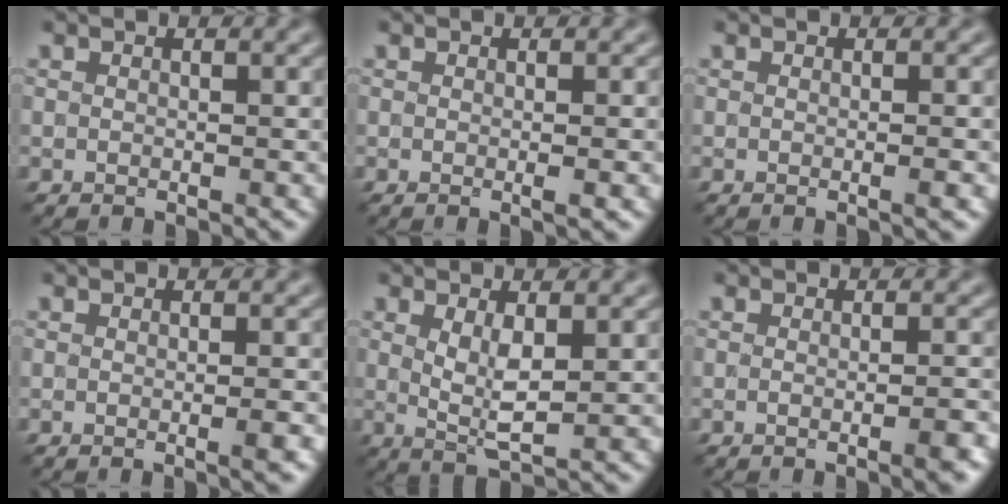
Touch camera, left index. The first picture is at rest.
{"total": 1.6, "force": [0.0, 0.4, 1.6], "torque": [-0.019, -0.003, -0.003]}
{"total": 2.0, "force": [0.0, 0.8, 1.9], "torque": [-0.015, -0.004, -0.008]}
{"total": 2.5, "force": [-0.2, 0.9, 2.3], "torque": [-0.017, -0.001, -0.009]}
{"total": 3.1, "force": [0.7, 0.8, 2.9], "torque": [-0.062, -0.007, 0.016]}
{"total": 3.2, "force": [-0.7, 1.2, 2.9], "torque": [-0.013, 0.005, -0.017]}